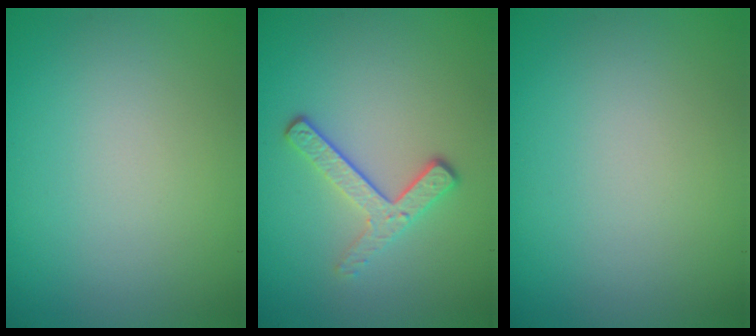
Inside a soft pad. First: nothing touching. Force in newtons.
{"total": 3.0, "press": 2.2, "slide": 2.1}
{"total": 0.0}